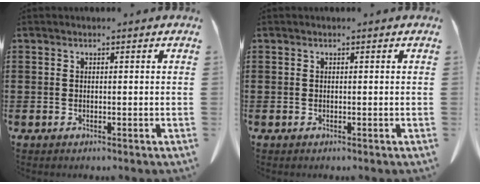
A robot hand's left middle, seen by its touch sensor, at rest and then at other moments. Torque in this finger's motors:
{"motor_torque": [0.00, 0.00, -0.01, 0.00]}